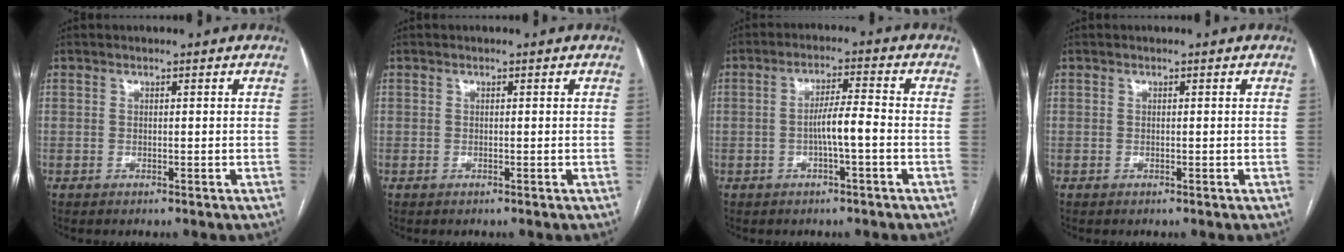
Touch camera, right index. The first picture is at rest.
{"total": 0.0}
{"total": 4.8, "force": [-1.3, 0.1, 4.6], "torque": [-0.083, 0.009, -0.022]}
{"total": 0.0}